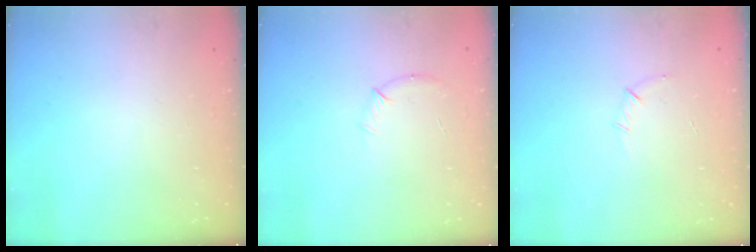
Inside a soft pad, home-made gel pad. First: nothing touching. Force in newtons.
{"total": 6.3, "press": 6.2, "slide": 1.3}
{"total": 5.5, "press": 5.3, "slide": 1.4}